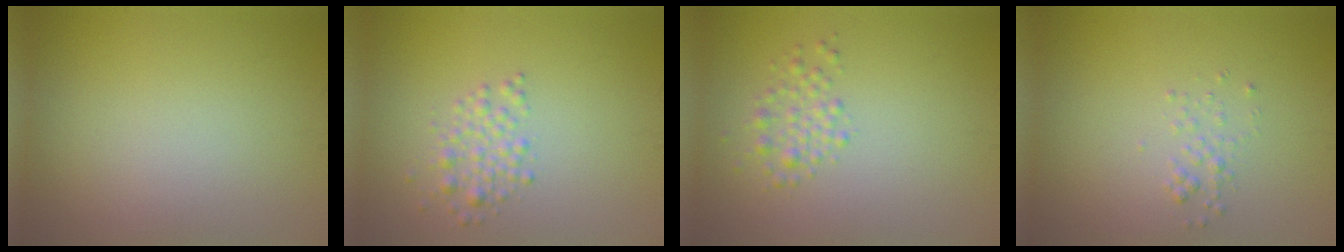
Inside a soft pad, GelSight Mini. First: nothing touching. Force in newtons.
{"total": 2.1, "press": 2.1, "slide": 0.0}
{"total": 1.9, "press": 1.9, "slide": 0.0}
{"total": 1.0, "press": 1.0, "slide": 0.1}